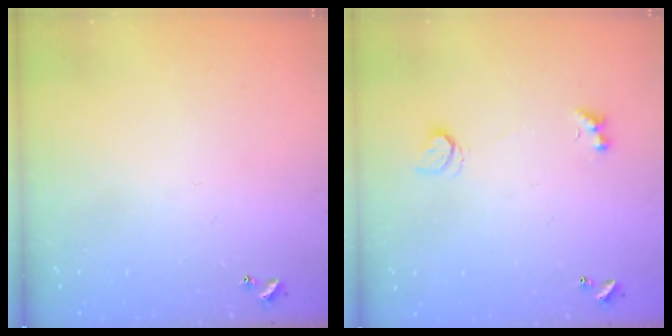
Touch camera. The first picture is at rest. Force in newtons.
{"total": 2.3, "press": 1.9, "slide": 1.1}